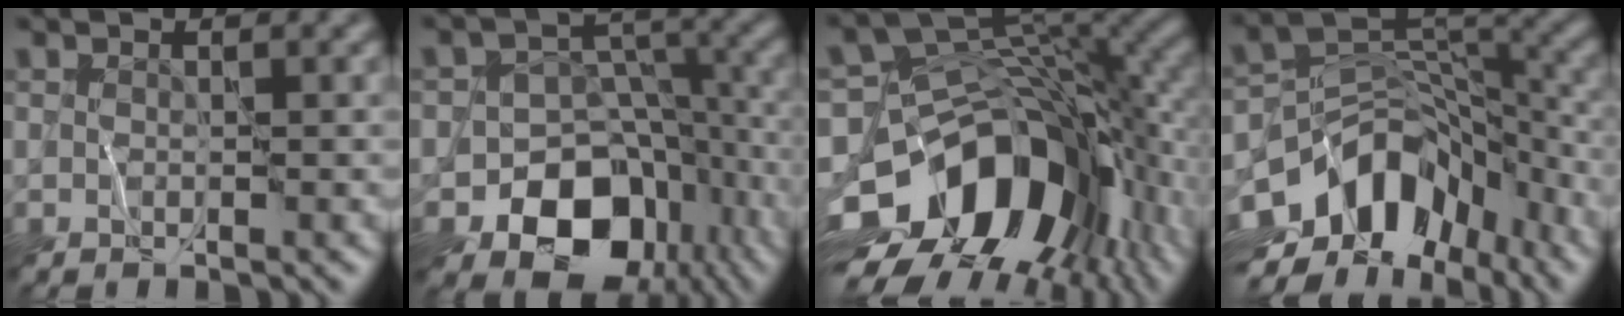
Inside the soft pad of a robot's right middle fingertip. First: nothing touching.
{"total": 12.5, "force": [-6.3, 9.6, 5.1], "torque": [-0.071, 0.002, -0.113]}
{"total": 15.8, "force": [-5.5, 10.5, 10.4], "torque": [-0.179, -0.007, -0.094]}
{"total": 11.4, "force": [-5.4, 7.4, 6.7], "torque": [-0.106, 0.006, -0.100]}